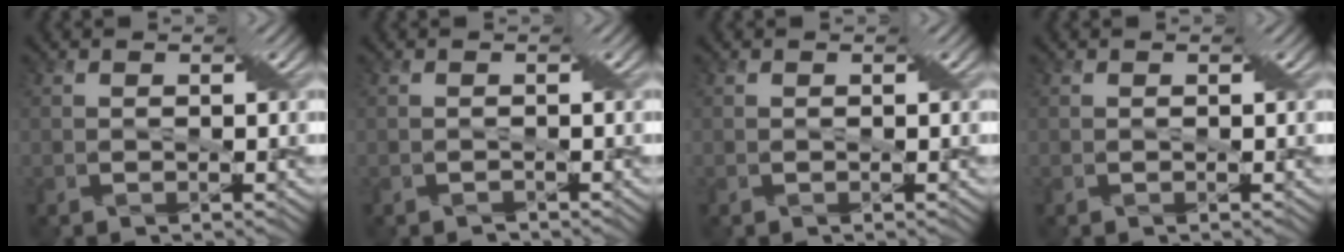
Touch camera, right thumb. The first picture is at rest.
{"total": 0.8, "force": [-0.8, 0.1, -0.1], "torque": [0.003, -0.002, -0.011]}
{"total": 0.0}
{"total": 0.0}